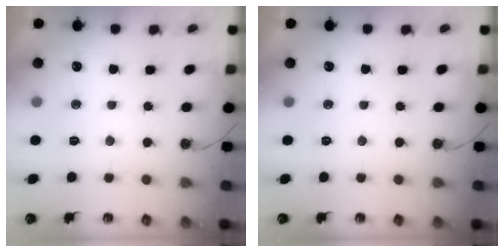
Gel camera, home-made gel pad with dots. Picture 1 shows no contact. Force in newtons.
{"total": 0.0}